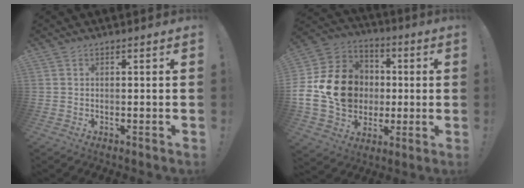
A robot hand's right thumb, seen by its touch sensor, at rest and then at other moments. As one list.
[{"total": 19.2, "force": [-0.2, 16.2, 10.3], "torque": [-0.158, 0.015, 0.018]}]